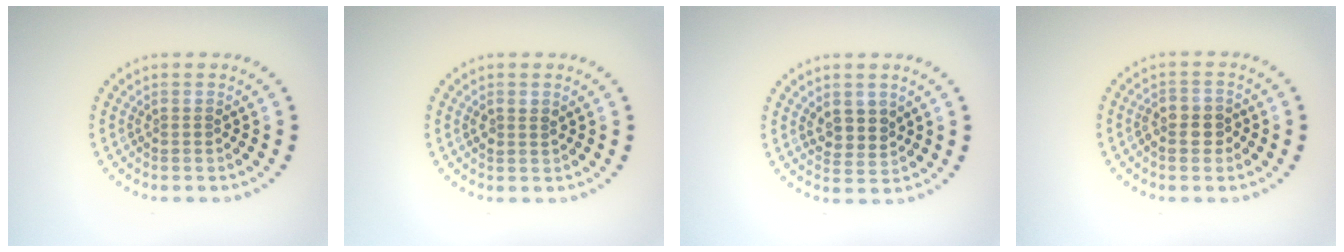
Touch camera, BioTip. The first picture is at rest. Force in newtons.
{"total": 1.1, "press": 1.0, "slide": 0.4}
{"total": 2.3, "press": 2.2, "slide": 0.8}
{"total": 2.6, "press": 2.5, "slide": 0.6}